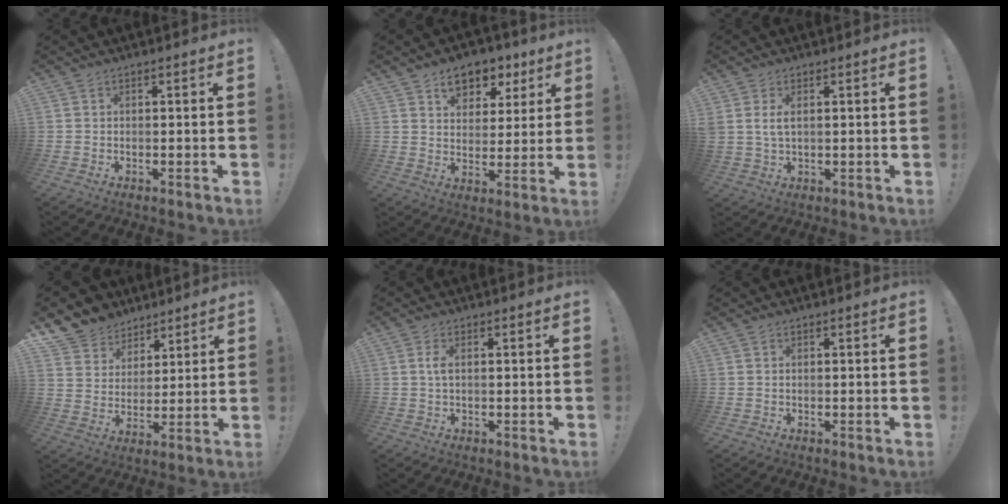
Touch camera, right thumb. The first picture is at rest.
{"total": 9.0, "force": [5.7, 6.2, 3.2], "torque": [-0.036, -0.037, 0.106]}
{"total": 3.7, "force": [1.3, 1.7, 3.1], "torque": [-0.061, 0.001, 0.024]}
{"total": 9.4, "force": [6.6, 6.6, 0.9], "torque": [-0.025, -0.053, 0.135]}
{"total": 2.1, "force": [0.2, 0.7, 2.0], "torque": [-0.031, 0.001, 0.001]}
{"total": 0.0}